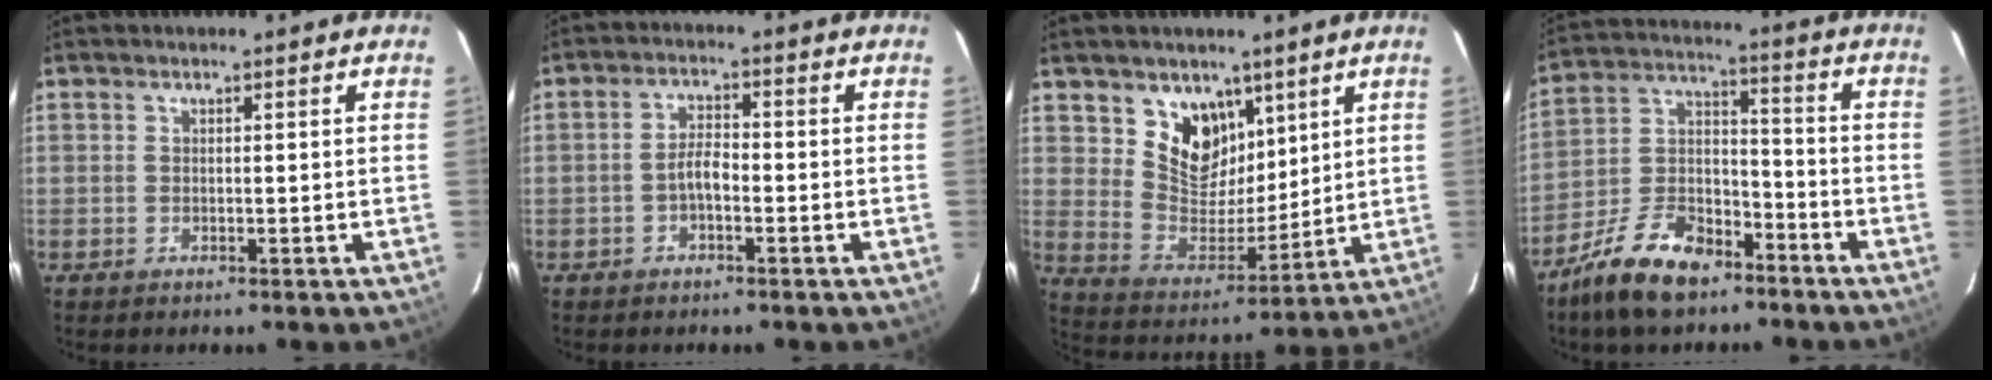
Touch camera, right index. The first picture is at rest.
{"total": 3.0, "force": [-1.5, 1.2, 2.4], "torque": [-0.050, 0.010, -0.028]}
{"total": 11.2, "force": [6.6, 7.9, 4.3], "torque": [-0.076, -0.016, 0.132]}
{"total": 14.5, "force": [-10.1, 6.8, 7.8], "torque": [-0.172, 0.014, -0.181]}